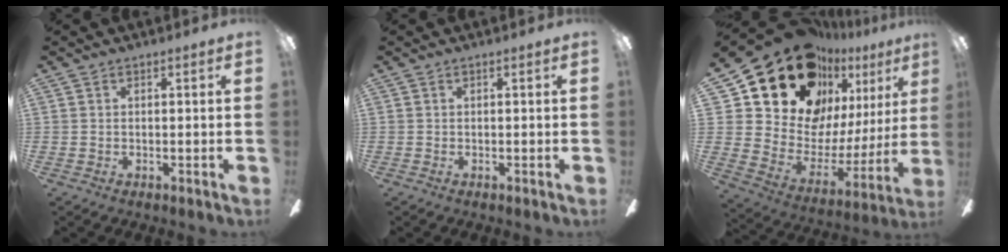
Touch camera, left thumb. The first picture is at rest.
{"total": 0.0}
{"total": 22.8, "force": [16.8, 12.1, 9.5], "torque": [-0.194, -0.125, 0.318]}